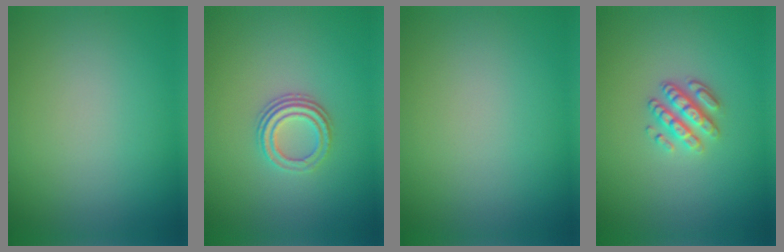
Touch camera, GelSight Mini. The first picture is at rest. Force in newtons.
{"total": 2.9, "press": 2.2, "slide": 2.0}
{"total": 0.0}
{"total": 3.1, "press": 2.6, "slide": 1.7}